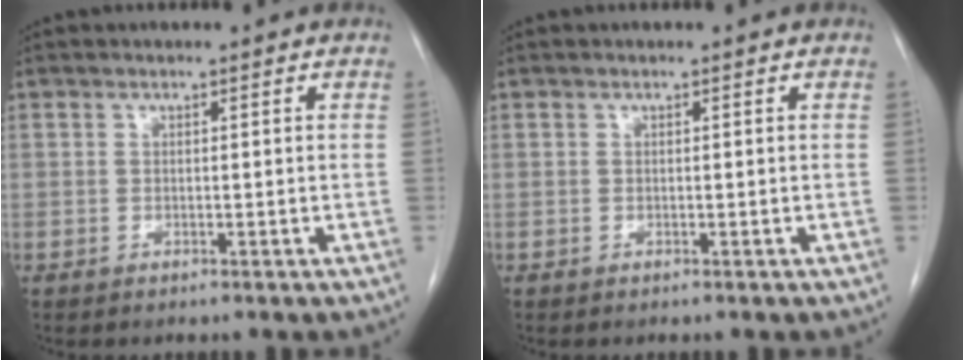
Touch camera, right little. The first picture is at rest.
{"total": 0.0}